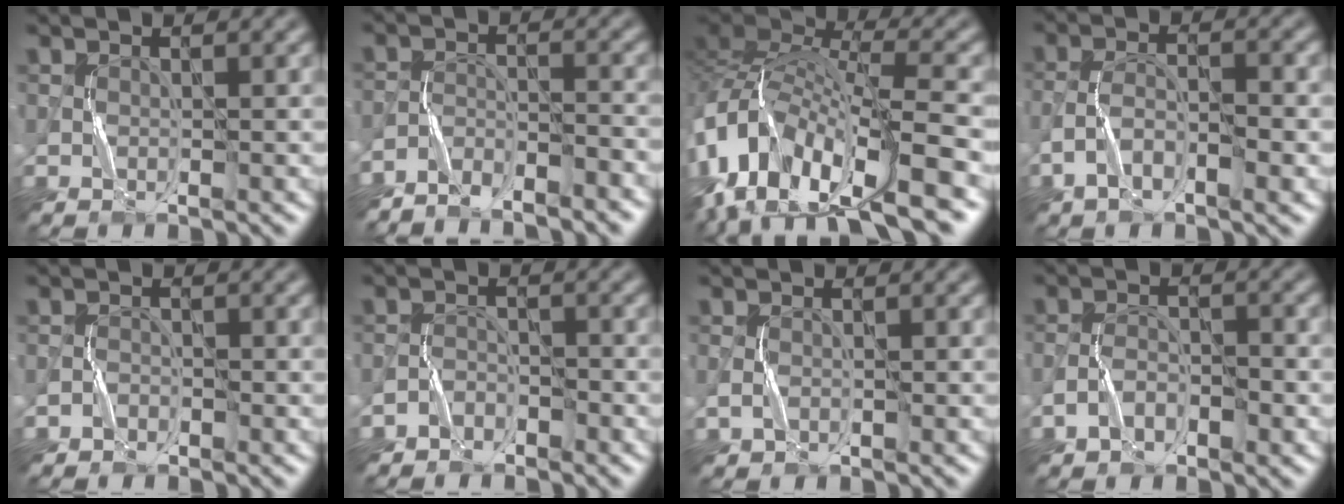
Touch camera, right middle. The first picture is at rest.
{"total": 4.0, "force": [-3.8, 0.8, 1.0], "torque": [-0.020, 0.002, -0.076]}
{"total": 12.8, "force": [-5.9, 5.8, 9.8], "torque": [-0.212, 0.026, -0.111]}
{"total": 4.5, "force": [-2.1, 1.7, 3.6], "torque": [-0.070, 0.006, -0.044]}
{"total": 1.0, "force": [-0.9, 0.5, 0.1], "torque": [0.001, 0.006, -0.018]}
{"total": 1.9, "force": [-1.6, 0.9, 0.3], "torque": [-0.001, 0.011, -0.035]}
{"total": 1.5, "force": [-0.5, 1.0, 1.0], "torque": [-0.021, 0.003, -0.012]}
{"total": 2.9, "force": [-1.6, 1.5, 1.9], "torque": [-0.034, 0.008, -0.032]}